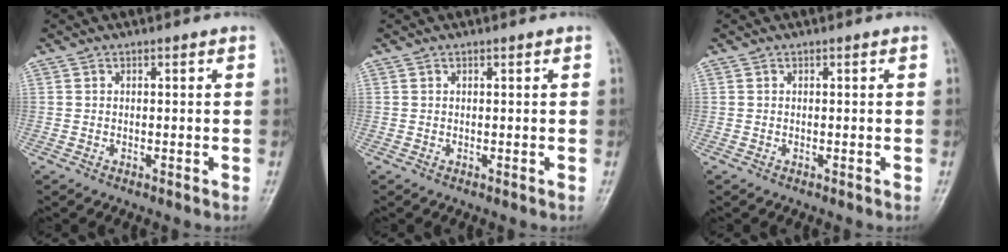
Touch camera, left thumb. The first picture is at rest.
{"total": 0.0}
{"total": 0.0}